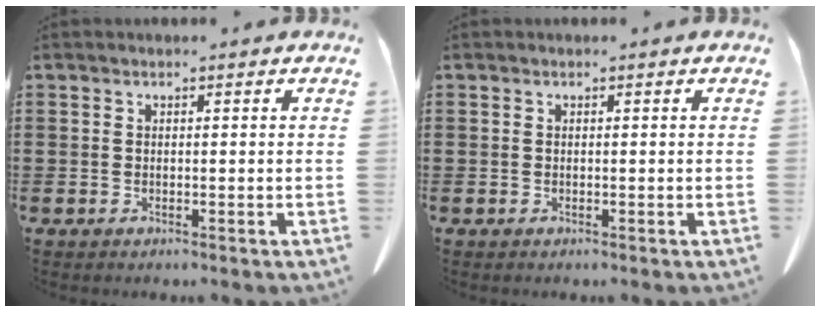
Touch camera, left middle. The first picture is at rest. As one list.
[{"total": 0.0}]